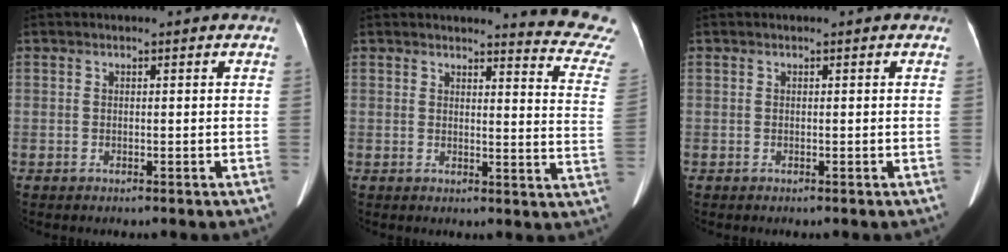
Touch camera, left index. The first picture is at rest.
{"total": 10.8, "force": [10.7, -1.0, 1.7], "torque": [-0.010, -0.111, 0.091]}
{"total": 0.0}